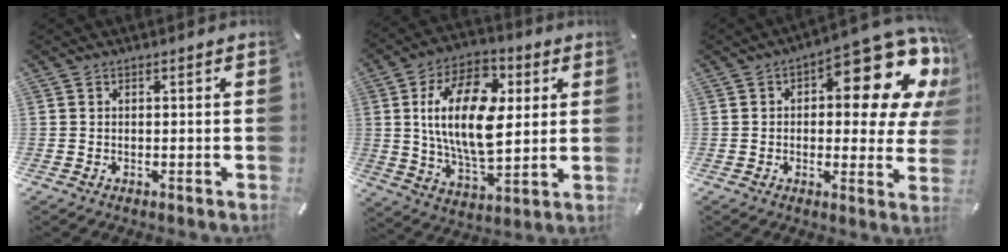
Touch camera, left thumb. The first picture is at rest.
{"total": 19.4, "force": [4.3, 11.3, 15.2], "torque": [-0.293, 0.003, 0.070]}
{"total": 16.6, "force": [8.2, 6.7, 12.8], "torque": [-0.158, -0.075, 0.130]}